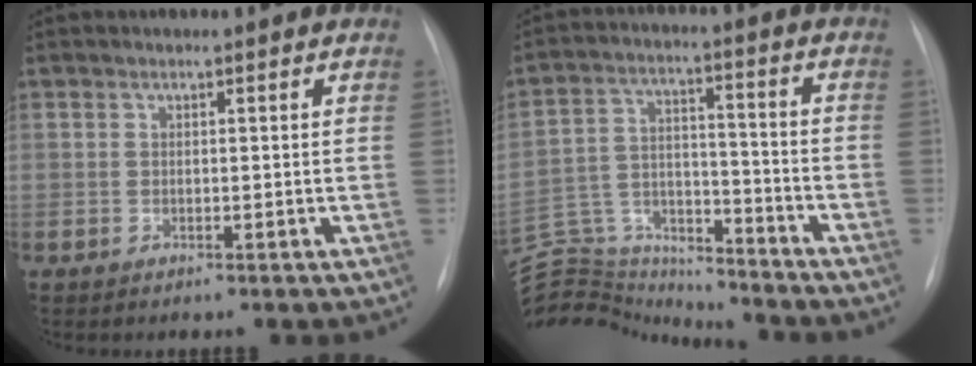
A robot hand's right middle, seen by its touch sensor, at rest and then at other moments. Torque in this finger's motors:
{"motor_torque": [-0.61, -1.11, -0.01, 0.00]}